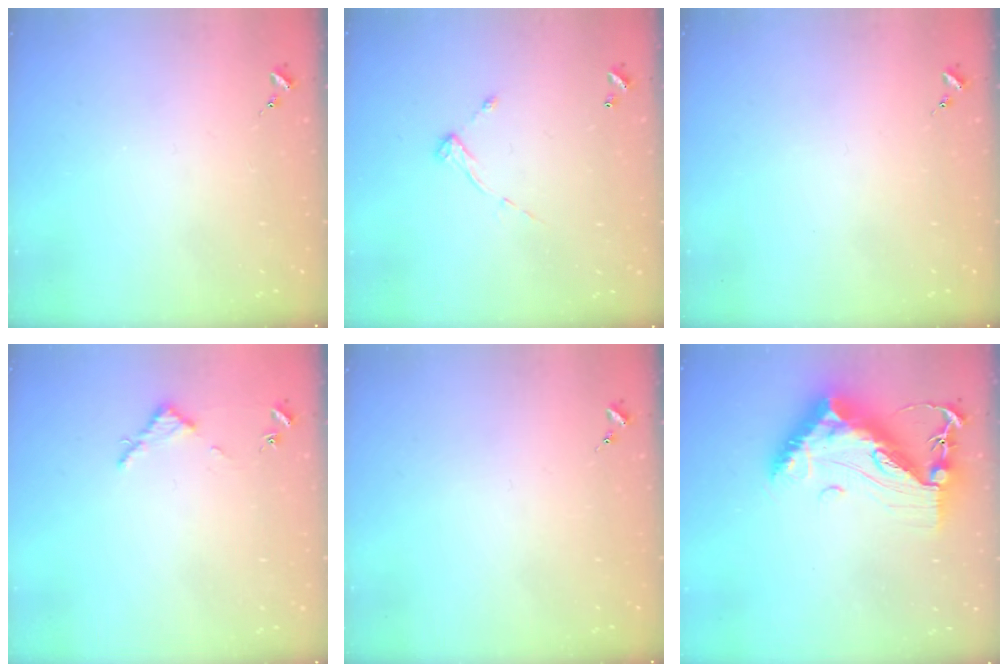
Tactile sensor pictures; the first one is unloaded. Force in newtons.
{"total": 6.2, "press": 6.2, "slide": 0.3}
{"total": 0.0}
{"total": 2.8, "press": 2.8, "slide": 0.3}
{"total": 0.0}
{"total": 19.1, "press": 19.1, "slide": 1.6}